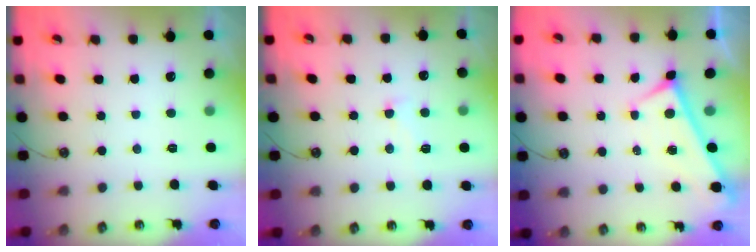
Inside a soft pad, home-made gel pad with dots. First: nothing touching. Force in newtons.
{"total": 0.6, "press": 0.3, "slide": 0.5}
{"total": 0.0}